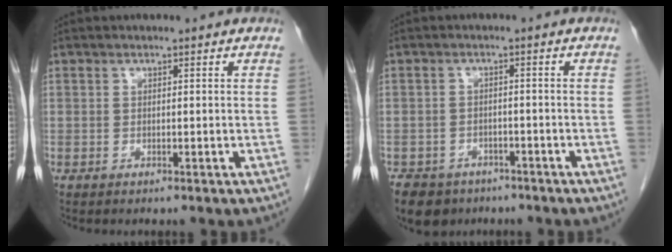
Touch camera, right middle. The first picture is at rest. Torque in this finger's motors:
{"motor_torque": [0.59, -0.49, 0.03, 0.04]}